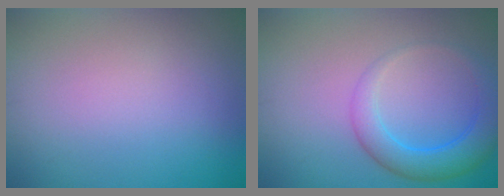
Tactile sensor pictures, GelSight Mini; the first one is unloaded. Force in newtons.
{"total": 4.2, "press": 4.2, "slide": 0.3}